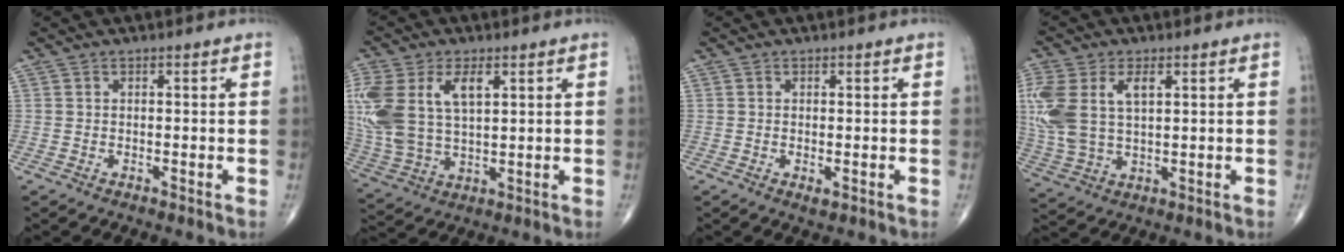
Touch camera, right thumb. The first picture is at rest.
{"total": 18.1, "force": [5.0, 10.2, 14.1], "torque": [-0.329, -0.001, 0.100]}
{"total": 1.1, "force": [-0.3, 0.4, 1.0], "torque": [-0.016, -0.004, -0.003]}
{"total": 14.5, "force": [3.5, 8.2, 11.4], "torque": [-0.278, 0.006, 0.077]}